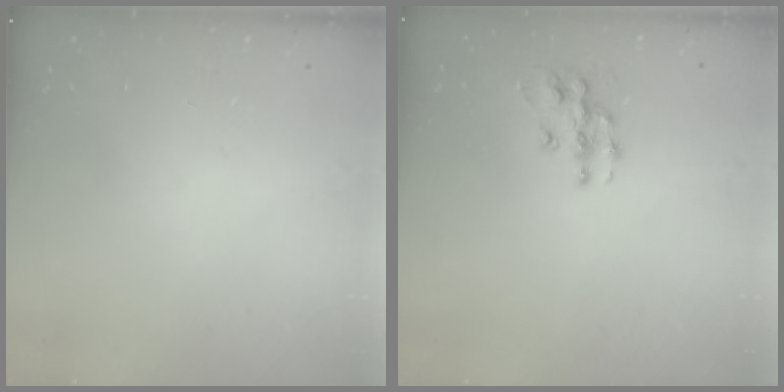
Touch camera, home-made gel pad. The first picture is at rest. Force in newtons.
{"total": 9.2, "press": 9.2, "slide": 0.5}